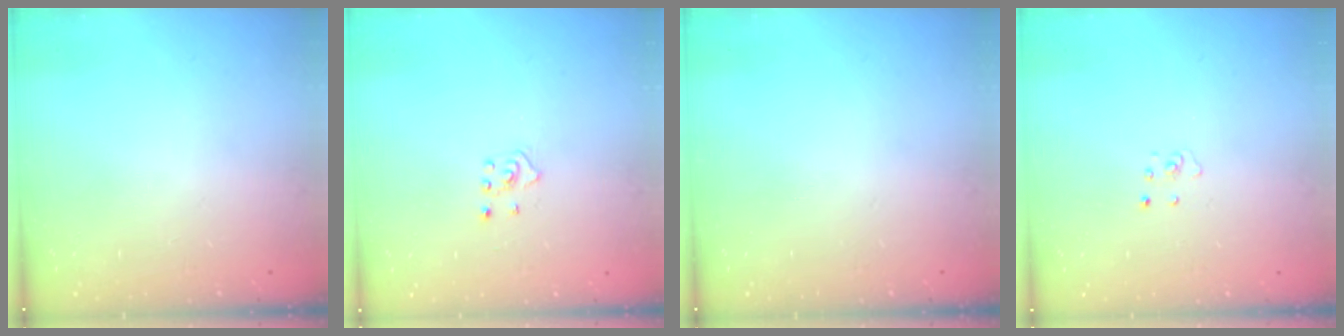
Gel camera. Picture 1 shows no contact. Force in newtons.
{"total": 2.4, "press": 2.4, "slide": 0.5}
{"total": 0.0}
{"total": 2.3, "press": 2.3, "slide": 0.2}